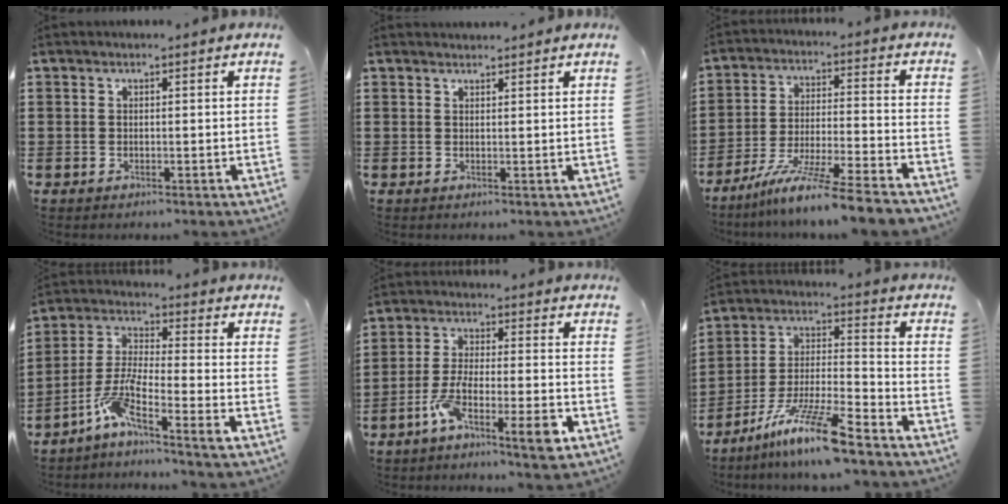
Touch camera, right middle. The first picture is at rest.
{"total": 1.3, "force": [1.3, 0.1, 0.0], "torque": [-0.003, -0.002, 0.026]}
{"total": 10.1, "force": [-8.6, -0.7, 5.3], "torque": [-0.098, -0.002, -0.170]}
{"total": 7.0, "force": [-4.8, 0.8, 5.1], "torque": [-0.111, -0.012, -0.095]}
{"total": 8.4, "force": [-5.0, 1.6, 6.6], "torque": [-0.129, 0.002, -0.092]}
{"total": 11.2, "force": [-8.5, 0.7, 7.3], "torque": [-0.144, 0.004, -0.167]}